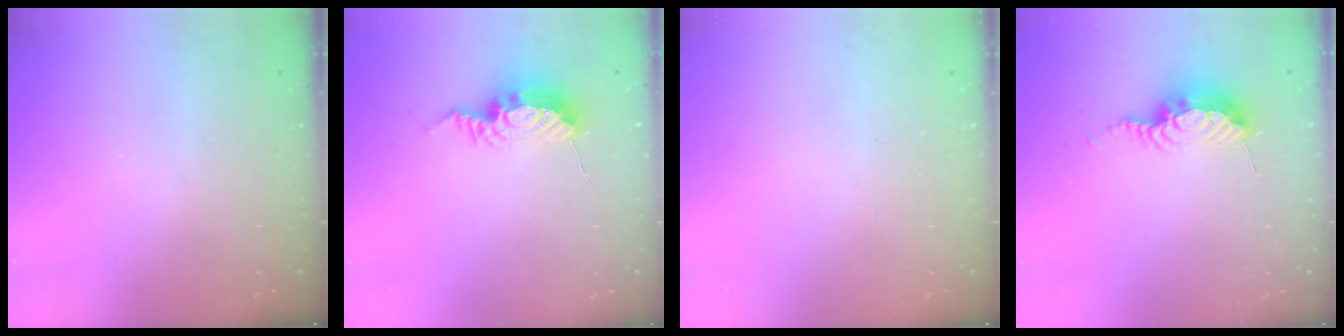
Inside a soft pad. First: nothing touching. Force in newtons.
{"total": 9.8, "press": 9.8, "slide": 0.4}
{"total": 0.0}
{"total": 8.7, "press": 8.6, "slide": 0.9}